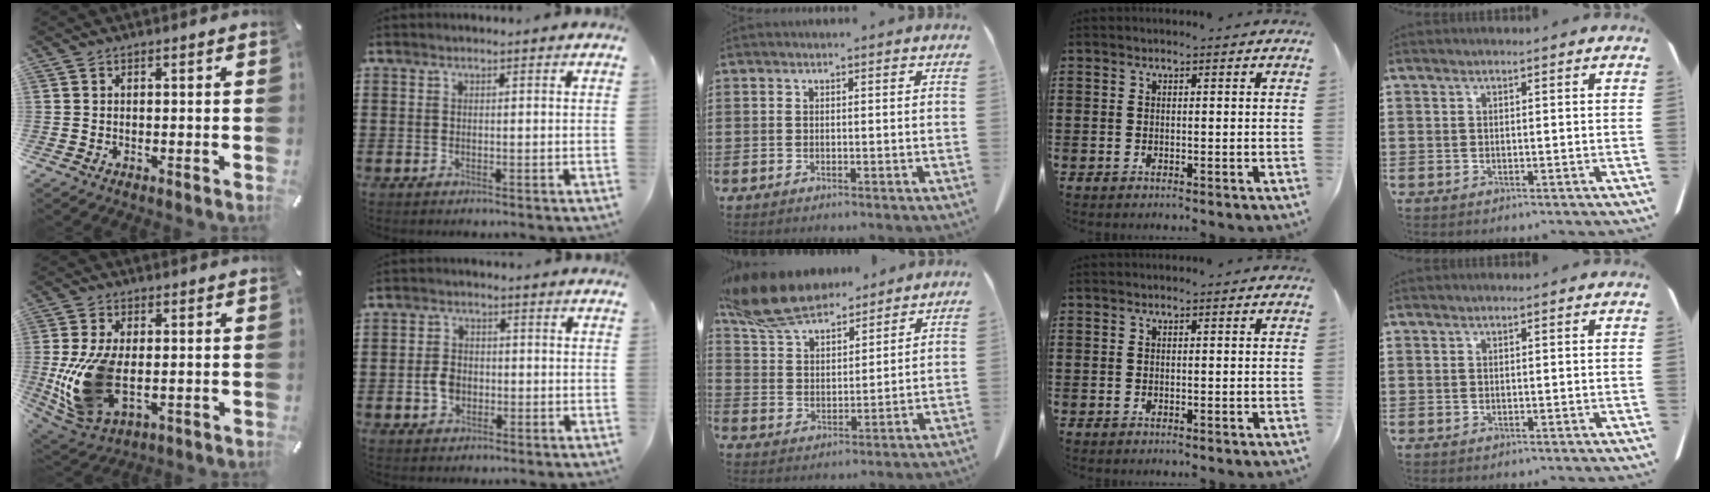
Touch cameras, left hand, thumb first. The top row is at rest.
{"thumb": {"total": 15.4, "force": [-1.2, 9.0, 12.4], "torque": [-0.270, -0.022, -0.018]}, "index": {"total": 3.5, "force": [-0.8, 2.6, 2.1], "torque": [-0.051, 0.001, -0.018]}, "middle": {"total": 10.8, "force": [9.5, 2.9, 4.3], "torque": [-0.121, -0.033, 0.180]}}